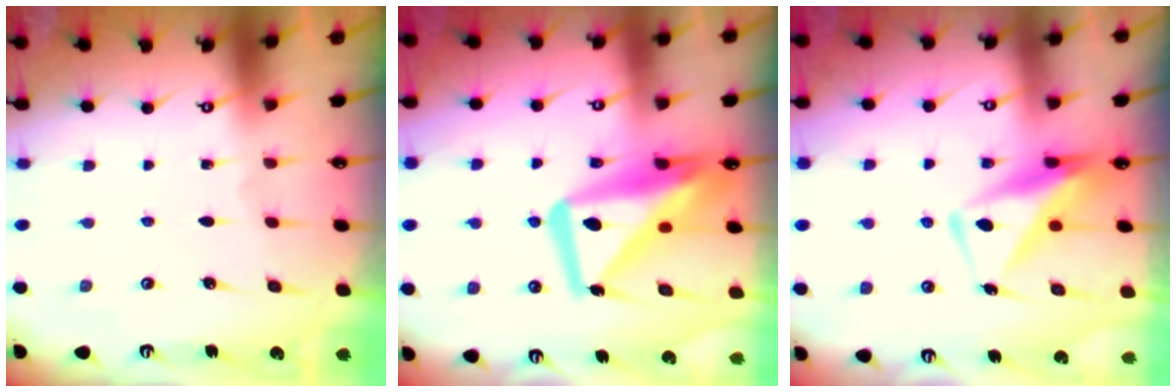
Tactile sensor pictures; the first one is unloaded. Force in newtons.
{"total": 15.4, "press": 15.4, "slide": 1.4}
{"total": 8.9, "press": 8.9, "slide": 0.9}